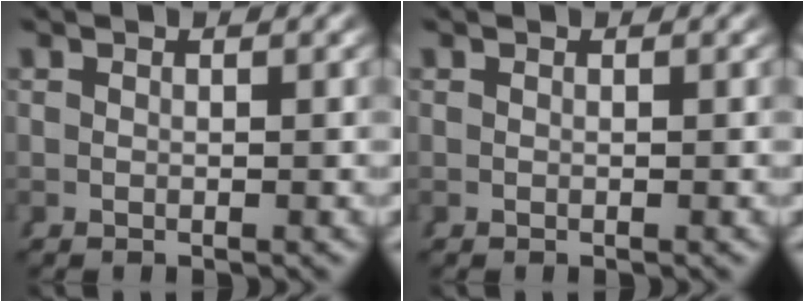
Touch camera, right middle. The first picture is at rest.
{"total": 0.0}